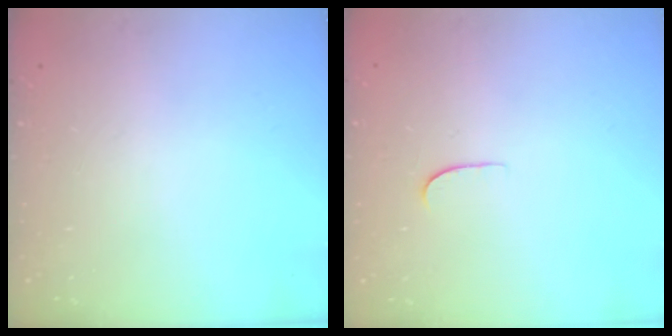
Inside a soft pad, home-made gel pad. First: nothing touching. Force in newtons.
{"total": 4.3, "press": 4.3, "slide": 0.2}